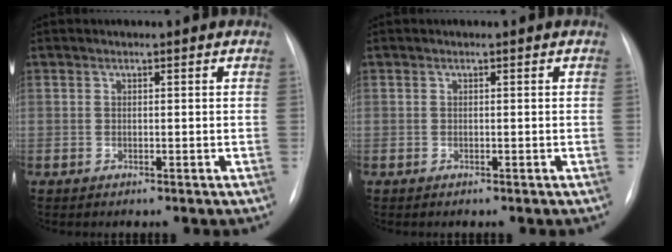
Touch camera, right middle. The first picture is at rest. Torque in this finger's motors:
{"motor_torque": [1.09, -1.05, 0.02, -0.01]}